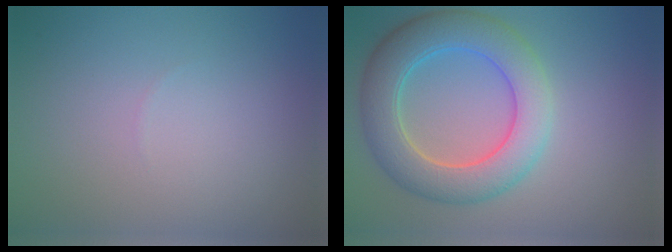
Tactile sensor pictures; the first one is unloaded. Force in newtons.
{"total": 7.3, "press": 7.3, "slide": 0.3}